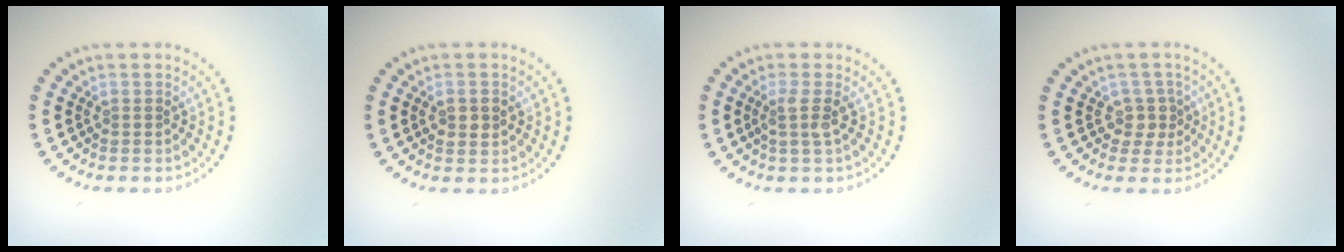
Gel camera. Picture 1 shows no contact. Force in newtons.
{"total": 1.7, "press": 1.7, "slide": 0.2}
{"total": 1.7, "press": 1.2, "slide": 1.1}
{"total": 2.0, "press": 1.5, "slide": 1.3}